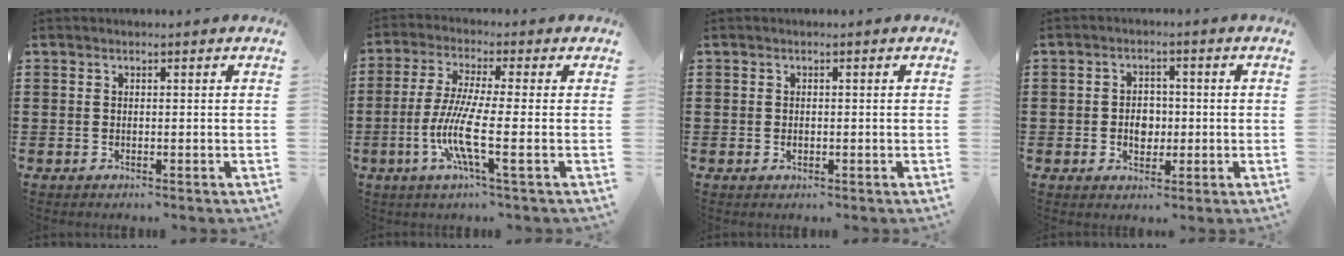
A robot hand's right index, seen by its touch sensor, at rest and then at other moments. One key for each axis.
{"total": 8.6, "fx": -2.4, "fy": 0.6, "fz": 8.2, "tx": -0.184, "ty": -0.023, "tz": -0.053}
{"total": 0.6, "fx": -0.1, "fy": 0.4, "fz": 0.5, "tx": -0.010, "ty": 0.000, "tz": -0.003}
{"total": 3.5, "fx": -0.5, "fy": 2.7, "fz": 2.1, "tx": -0.031, "ty": 0.000, "tz": -0.016}